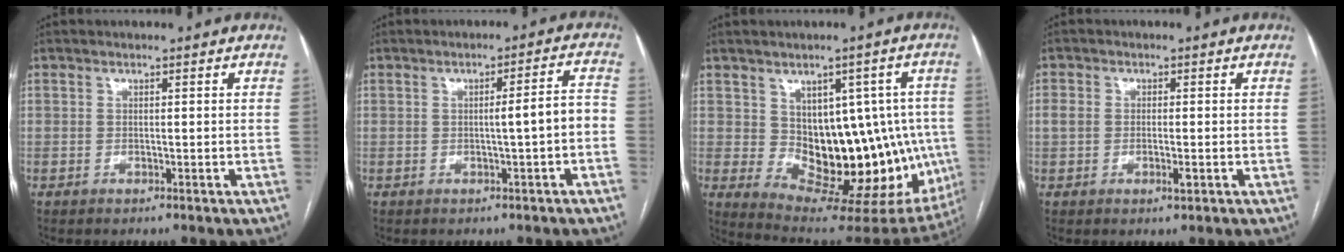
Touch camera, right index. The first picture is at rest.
{"total": 4.5, "force": [-1.0, 0.0, 4.4], "torque": [-0.058, 0.015, -0.011]}
{"total": 17.4, "force": [-0.8, 9.5, 14.5], "torque": [-0.171, 0.017, 0.019]}
{"total": 3.3, "force": [-0.6, 1.6, 2.8], "torque": [-0.058, 0.007, -0.006]}